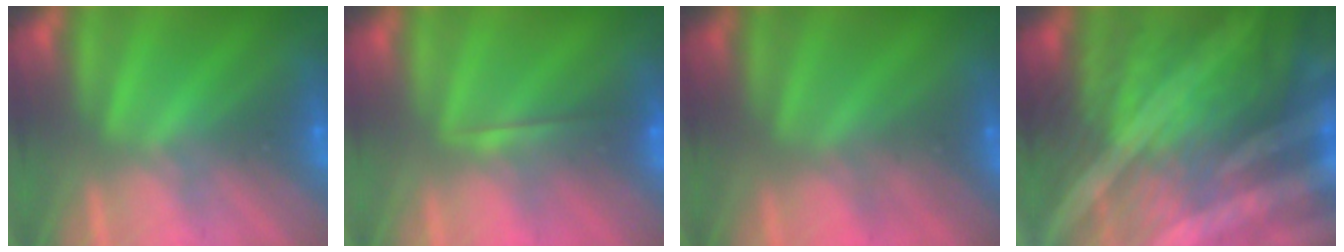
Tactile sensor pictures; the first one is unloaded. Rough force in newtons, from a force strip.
{"total": 2.0}
{"total": 2.1}
{"total": 6.9}